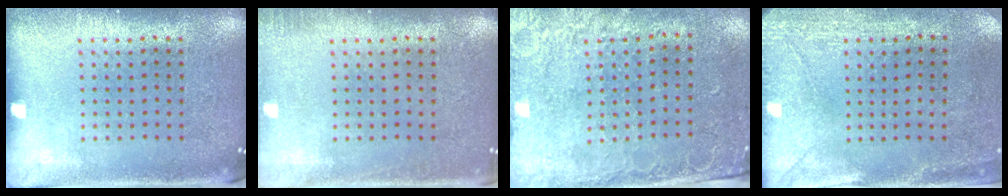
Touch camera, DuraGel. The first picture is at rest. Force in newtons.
{"total": 1.1, "press": 1.1, "slide": 0.2}
{"total": 2.6, "press": 2.1, "slide": 1.4}
{"total": 3.0, "press": 2.3, "slide": 1.8}